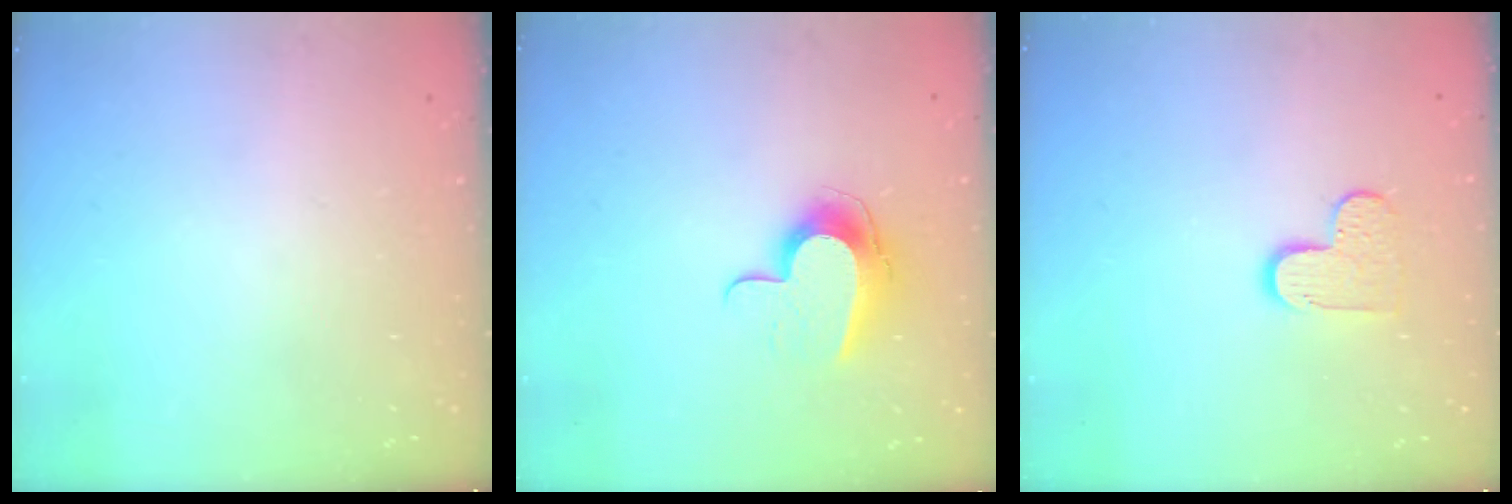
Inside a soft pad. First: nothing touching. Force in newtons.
{"total": 11.8, "press": 11.7, "slide": 0.7}
{"total": 7.4, "press": 7.4, "slide": 0.5}